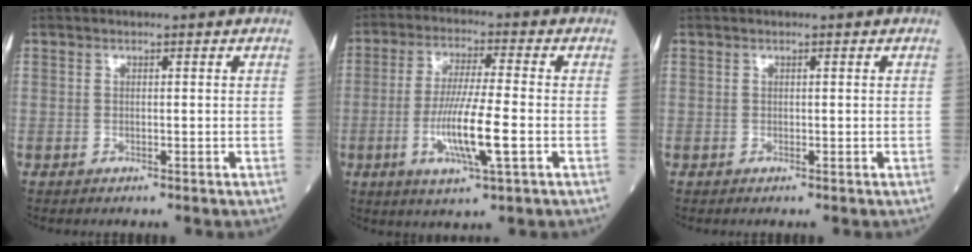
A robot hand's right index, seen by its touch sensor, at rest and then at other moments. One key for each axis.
{"total": 10.2, "fx": -2.6, "fy": 0.3, "fz": 9.9, "tx": -0.193, "ty": -0.013, "tz": -0.051}
{"total": 0.0}